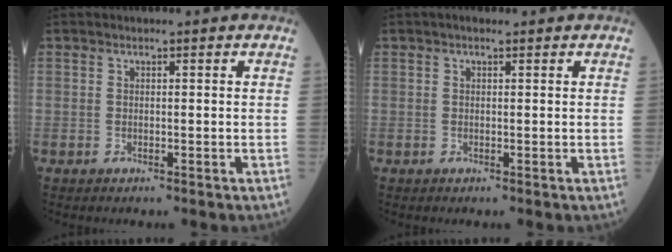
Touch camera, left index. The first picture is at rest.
{"total": 0.8, "force": [0.6, 0.3, 0.5], "torque": [-0.014, 0.005, 0.007]}